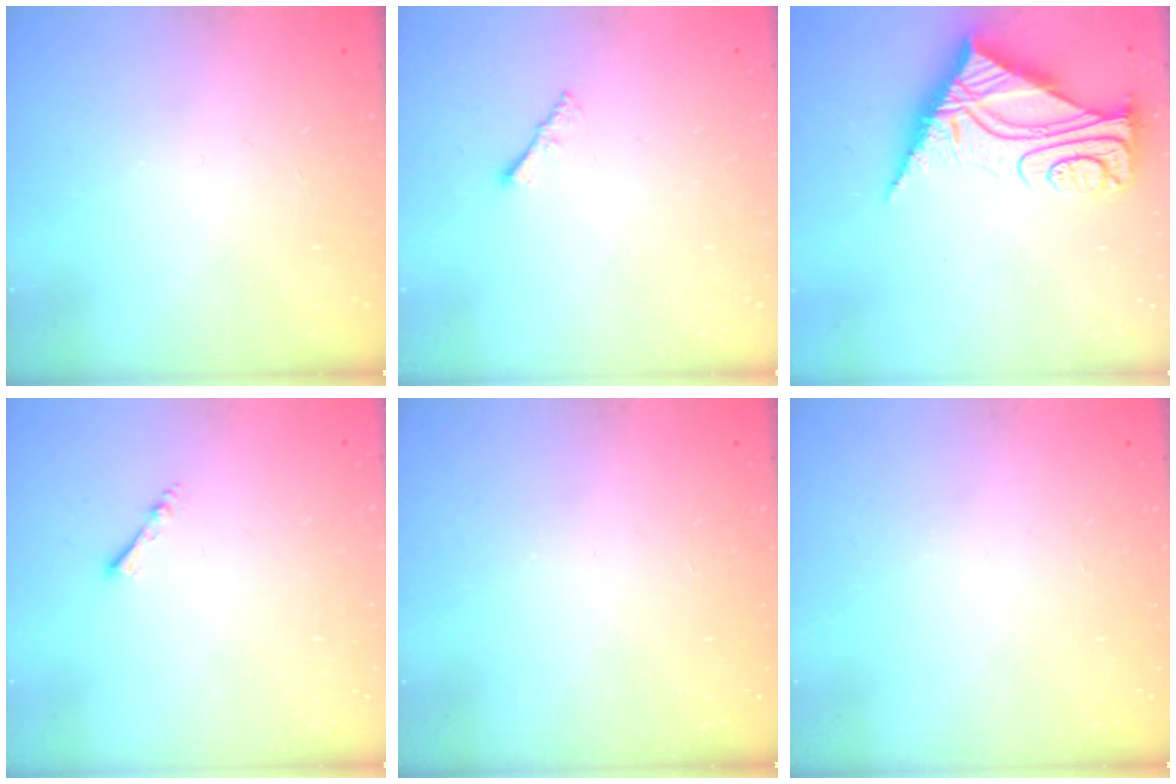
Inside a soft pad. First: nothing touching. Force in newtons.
{"total": 1.6, "press": 1.5, "slide": 0.5}
{"total": 13.6, "press": 13.5, "slide": 1.4}
{"total": 2.2, "press": 2.1, "slide": 0.4}
{"total": 0.0}
{"total": 0.0}